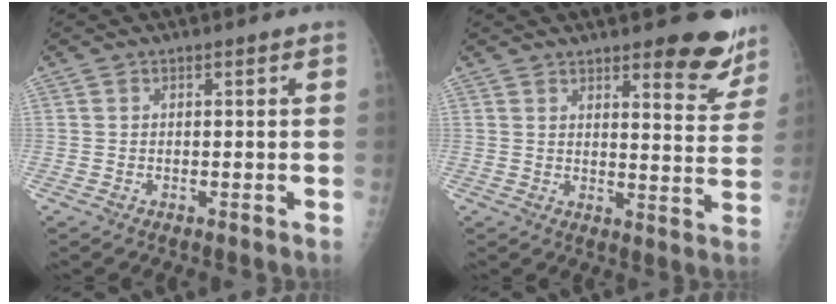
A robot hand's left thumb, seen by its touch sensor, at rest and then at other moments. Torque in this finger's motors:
{"motor_torque": [0.11, 0.15, 0.02, 0.17, 0.03]}